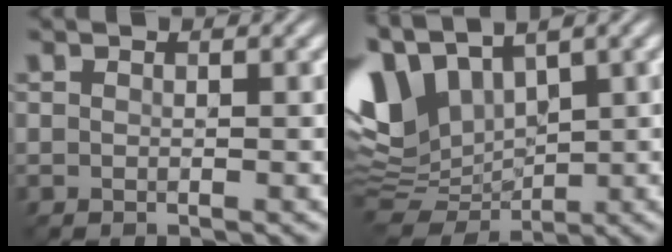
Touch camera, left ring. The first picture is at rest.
{"total": 8.5, "force": [2.5, 5.5, 6.0], "torque": [-0.152, 0.006, 0.048]}